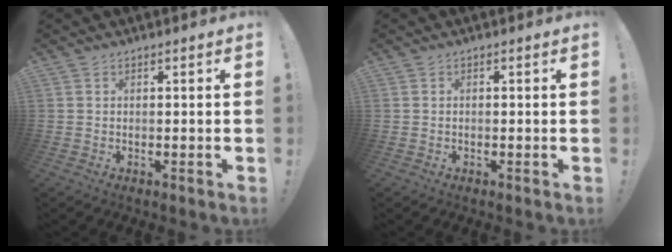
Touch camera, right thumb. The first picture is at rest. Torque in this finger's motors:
{"motor_torque": [0.20, 0.27, 0.27, -0.25, 0.00]}